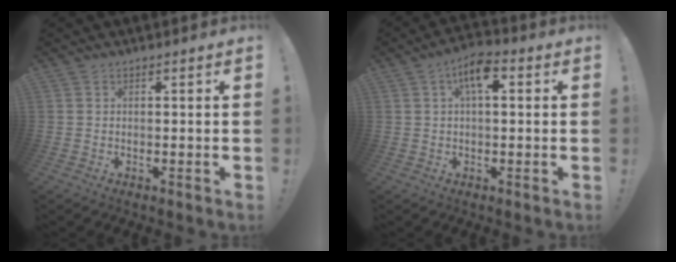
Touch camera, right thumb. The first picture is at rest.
{"total": 7.5, "force": [2.1, 3.4, 6.4], "torque": [-0.096, 0.003, 0.033]}